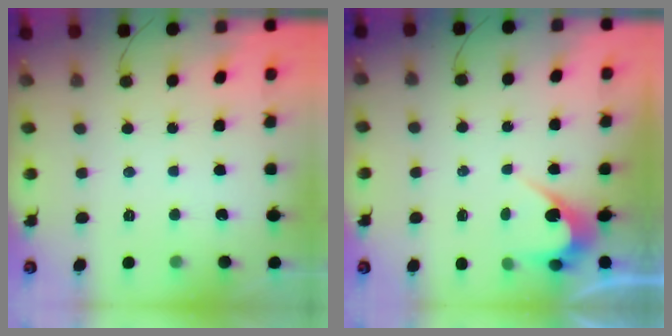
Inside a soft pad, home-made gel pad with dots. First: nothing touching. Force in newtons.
{"total": 2.8, "press": 2.8, "slide": 0.1}